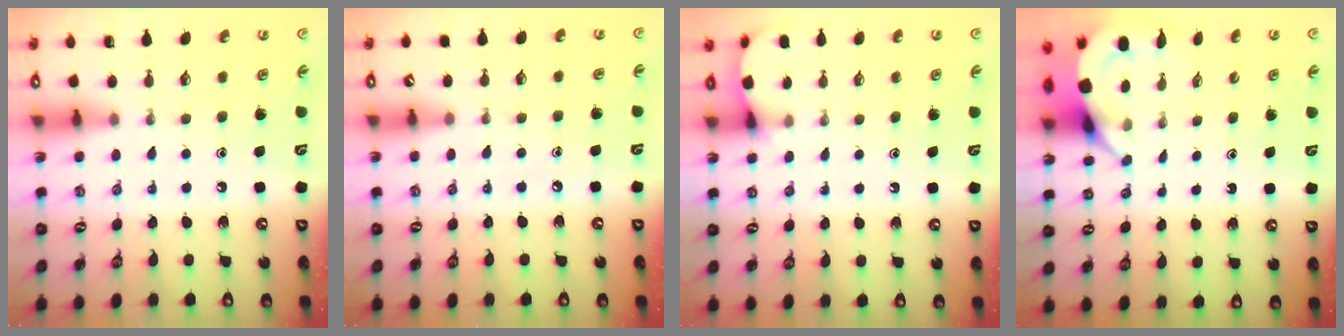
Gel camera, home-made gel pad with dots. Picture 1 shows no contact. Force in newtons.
{"total": 3.0, "press": 3.0, "slide": 0.4}
{"total": 4.1, "press": 4.1, "slide": 0.4}
{"total": 3.9, "press": 3.9, "slide": 0.1}